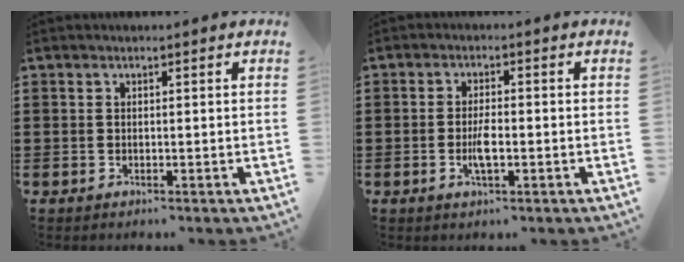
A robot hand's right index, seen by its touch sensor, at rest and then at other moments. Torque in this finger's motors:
{"motor_torque": [2.14, 0.00, 0.38, 0.11]}